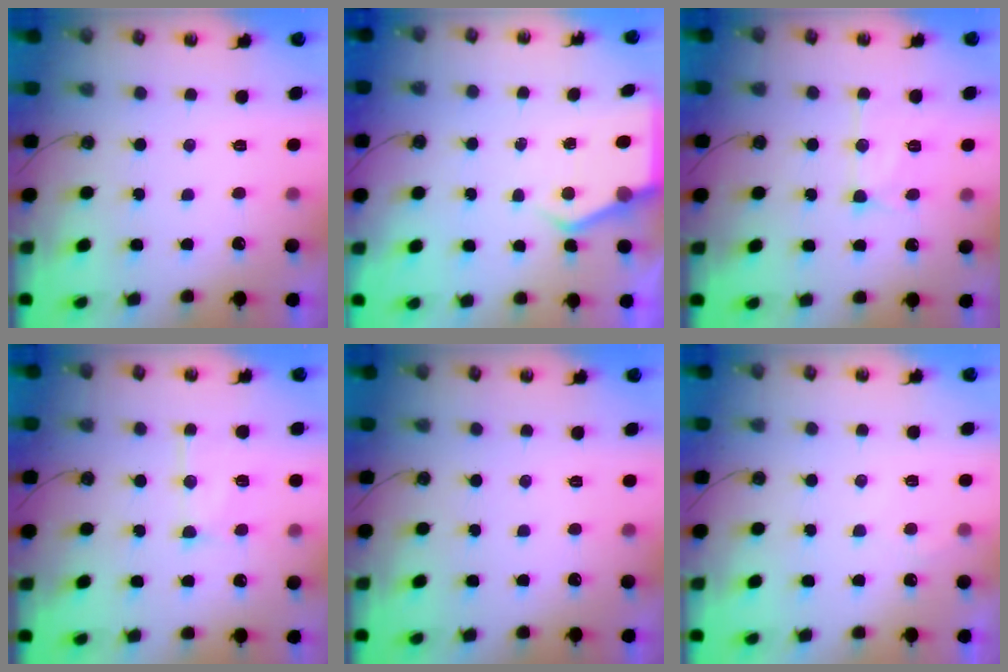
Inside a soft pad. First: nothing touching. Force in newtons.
{"total": 4.8, "press": 4.7, "slide": 0.7}
{"total": 12.0, "press": 12.0, "slide": 0.6}
{"total": 12.1, "press": 12.0, "slide": 1.1}
{"total": 0.0}
{"total": 2.2, "press": 2.2, "slide": 0.3}